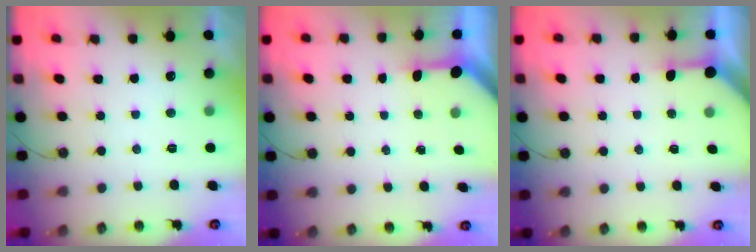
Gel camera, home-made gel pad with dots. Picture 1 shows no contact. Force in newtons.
{"total": 3.1, "press": 3.1, "slide": 0.2}
{"total": 2.7, "press": 2.6, "slide": 0.3}